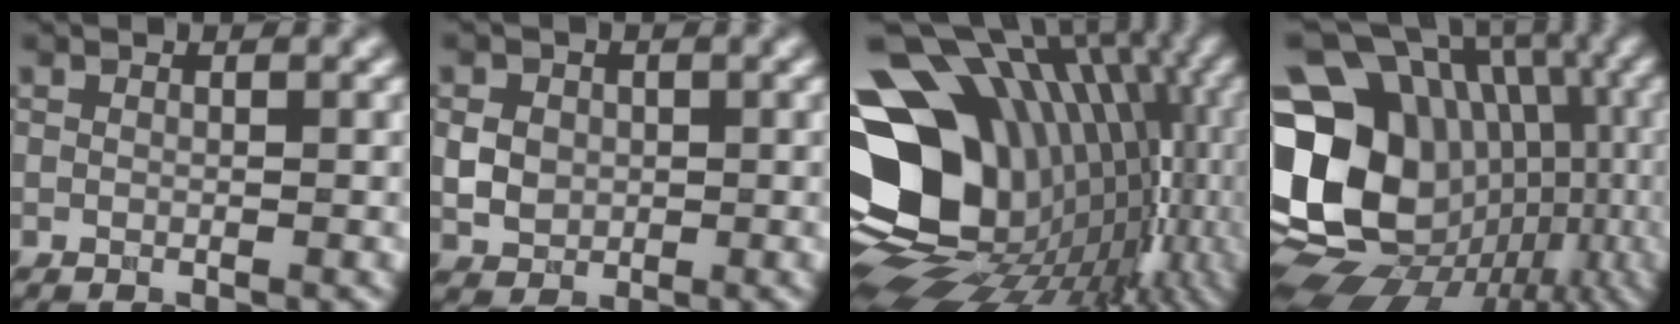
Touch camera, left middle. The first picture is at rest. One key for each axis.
{"total": 2.3, "fx": 0.0, "fy": 2.1, "fz": 1.0, "tx": -0.025, "ty": 0.000, "tz": 0.006}
{"total": 17.7, "fx": -0.4, "fy": 13.5, "fz": 11.5, "tx": -0.174, "ty": 0.009, "tz": 0.029}
{"total": 19.5, "fx": -1.8, "fy": 15.8, "fz": 11.4, "tx": -0.187, "ty": -0.003, "tz": -0.006}